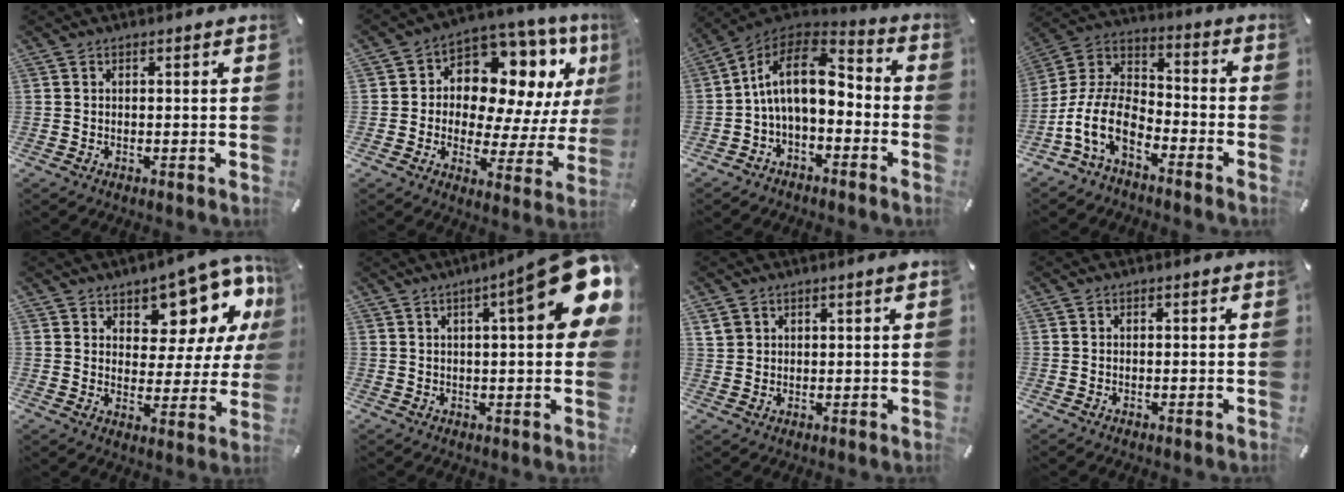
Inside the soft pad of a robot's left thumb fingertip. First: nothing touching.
{"total": 11.8, "force": [6.0, 8.1, 6.2], "torque": [-0.089, -0.069, 0.108]}
{"total": 13.6, "force": [0.8, 7.9, 11.1], "torque": [-0.230, 0.007, 0.009]}
{"total": 12.6, "force": [-7.9, 6.6, 7.4], "torque": [-0.173, 0.017, -0.154]}
{"total": 12.5, "force": [9.4, 6.2, 5.5], "torque": [-0.080, -0.083, 0.161]}
{"total": 18.8, "force": [7.5, 3.6, 16.9], "torque": [-0.235, -0.041, 0.105]}
{"total": 2.5, "force": [1.8, 1.5, 0.9], "torque": [-0.023, 0.002, 0.035]}
{"total": 0.0}